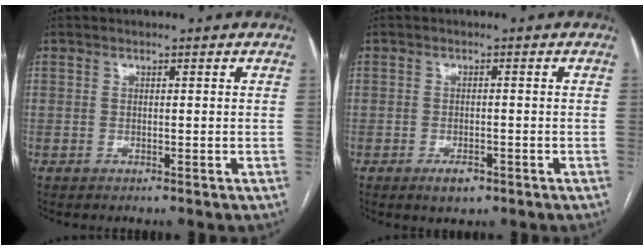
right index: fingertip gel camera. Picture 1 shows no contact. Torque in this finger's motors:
{"motor_torque": [-0.11, 0.03, -0.16, -0.05]}